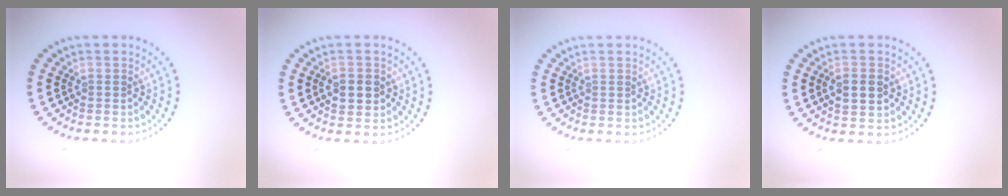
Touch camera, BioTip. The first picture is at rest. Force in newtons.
{"total": 2.4, "press": 2.3, "slide": 0.3}
{"total": 0.0}
{"total": 2.5, "press": 2.5, "slide": 0.2}